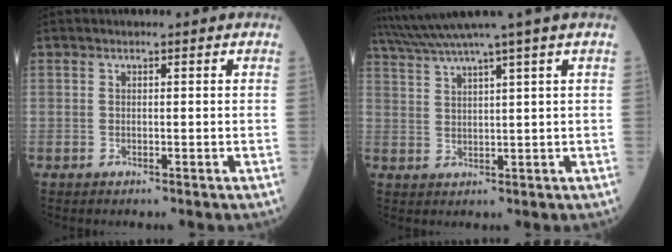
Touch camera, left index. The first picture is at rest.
{"total": 8.4, "force": [6.8, -2.6, 4.2], "torque": [-0.074, 0.019, 0.115]}